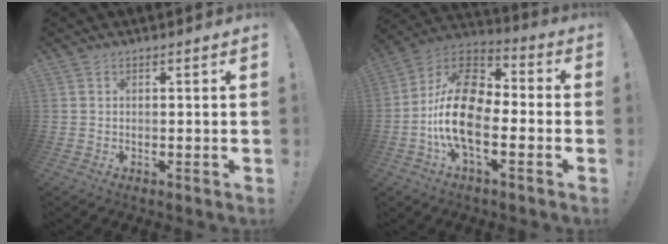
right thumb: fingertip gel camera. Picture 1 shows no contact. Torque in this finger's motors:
{"motor_torque": [1.74, 2.19, 1.74, -0.83, 0.45]}